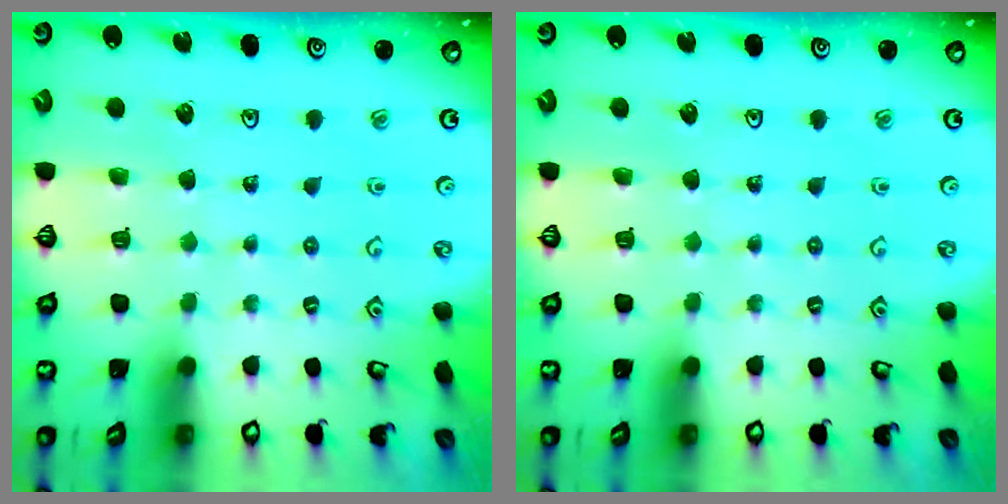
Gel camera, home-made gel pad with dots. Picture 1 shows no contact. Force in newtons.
{"total": 0.0}